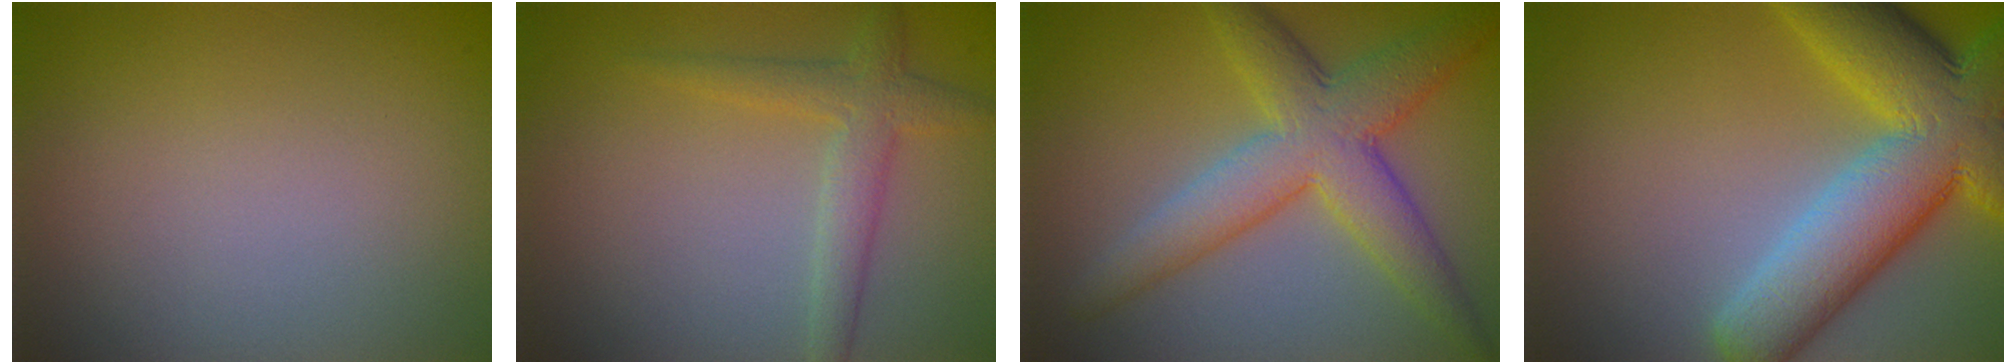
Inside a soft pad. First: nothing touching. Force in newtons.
{"total": 2.8, "press": 2.8, "slide": 0.1}
{"total": 6.7, "press": 6.7, "slide": 0.1}
{"total": 12.0, "press": 11.9, "slide": 0.7}